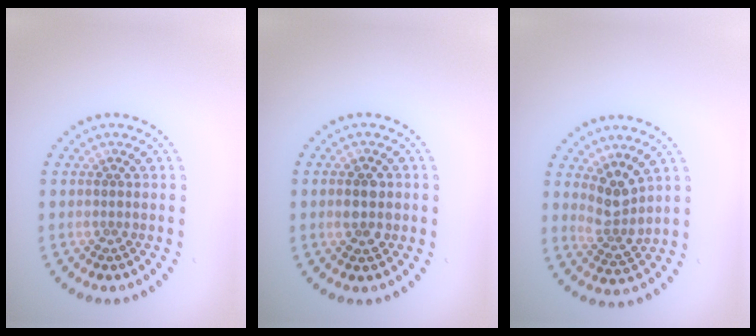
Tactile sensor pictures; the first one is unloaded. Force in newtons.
{"total": 2.8, "press": 2.8, "slide": 0.1}
{"total": 2.7, "press": 2.1, "slide": 1.8}